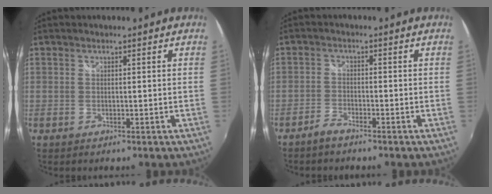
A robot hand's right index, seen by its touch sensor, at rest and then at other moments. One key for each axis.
{"total": 2.5, "fx": -2.3, "fy": 0.6, "fz": 0.9, "tx": -0.032, "ty": 0.001, "tz": -0.048}